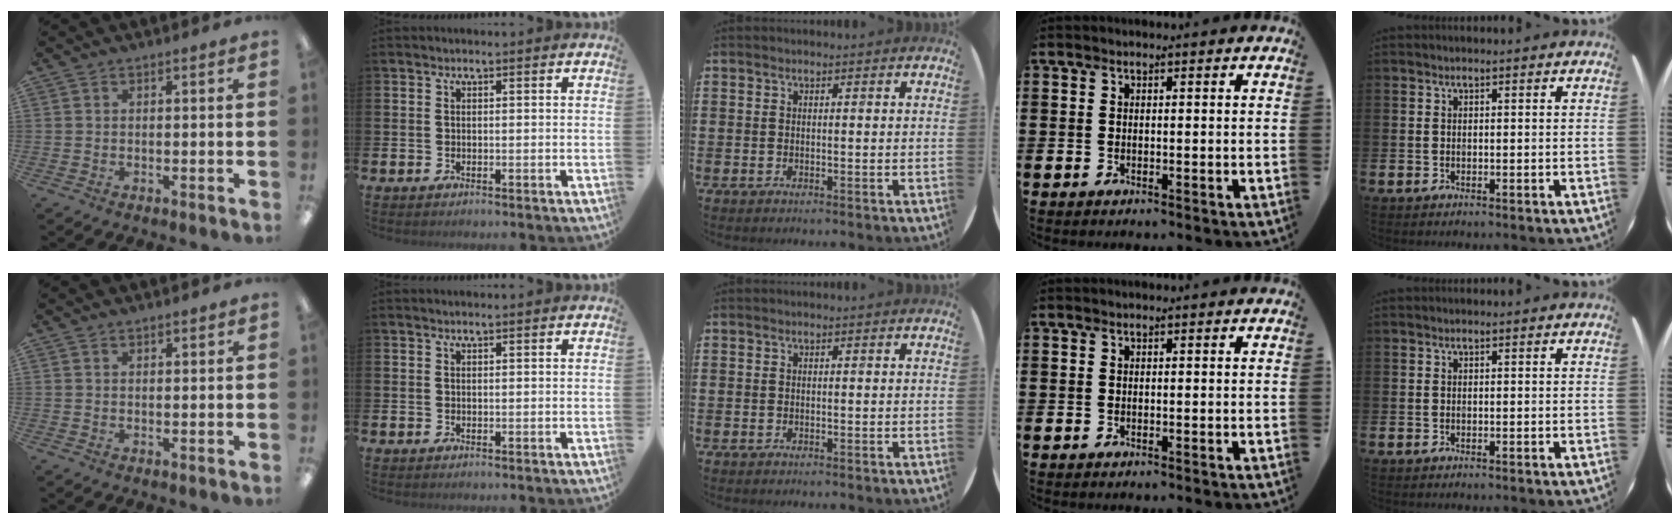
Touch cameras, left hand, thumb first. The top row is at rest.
{"thumb": {"total": 1.2, "force": [1.1, 0.3, 0.3], "torque": [-0.007, -0.001, 0.020]}, "index": {"total": 0.6, "force": [0.6, 0.0, 0.1], "torque": [0.004, -0.003, 0.010]}}